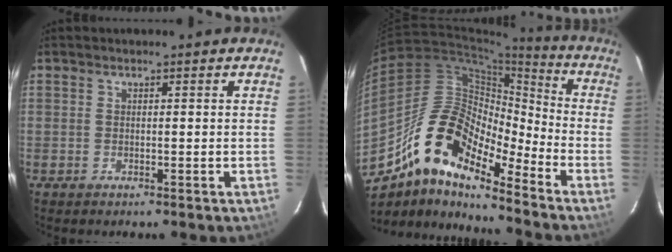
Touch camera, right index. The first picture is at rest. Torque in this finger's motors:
{"motor_torque": [0.98, -0.99, 0.19, -0.13]}